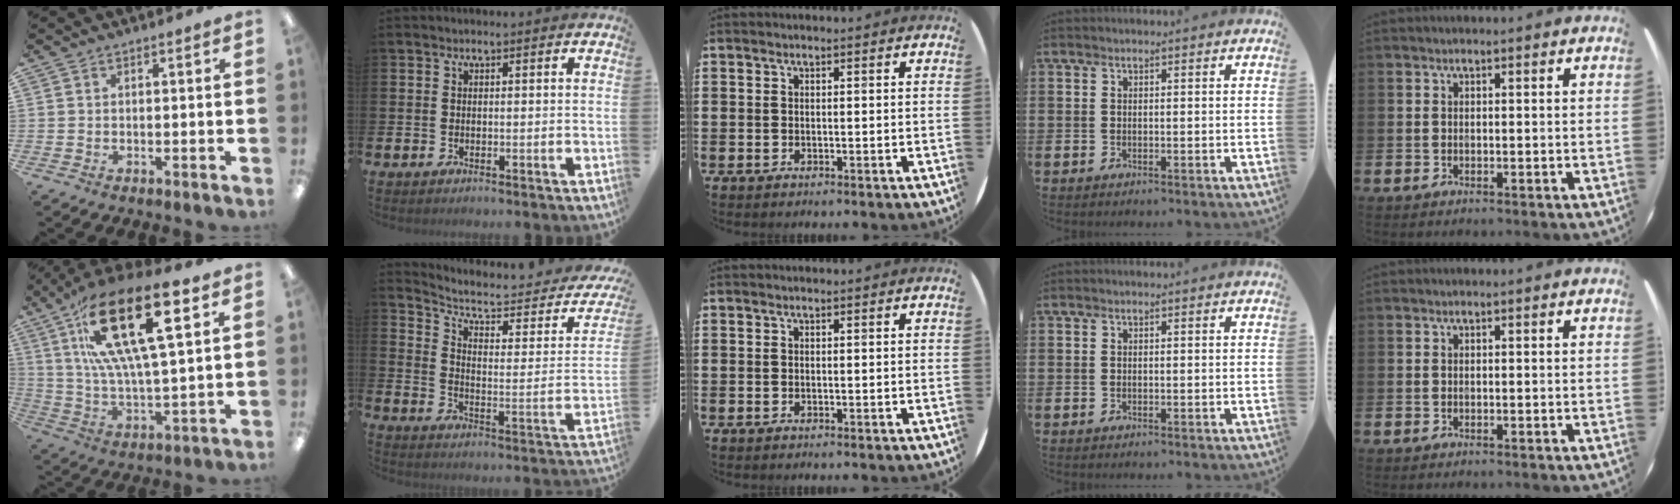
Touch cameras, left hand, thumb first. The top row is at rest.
{"thumb": {"total": 23.6, "force": [12.5, 7.7, 18.5], "torque": [-0.338, -0.052, 0.196]}, "index": {"total": 6.3, "force": [4.9, 2.1, 3.2], "torque": [-0.083, -0.035, 0.078]}}